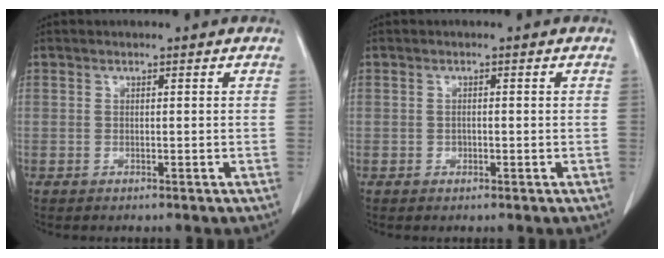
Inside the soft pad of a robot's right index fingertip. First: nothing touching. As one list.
[{"total": 0.6, "force": [-0.2, 0.5, 0.3], "torque": [-0.003, 0.002, -0.004]}]